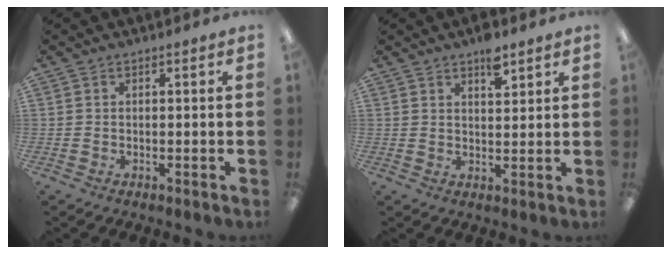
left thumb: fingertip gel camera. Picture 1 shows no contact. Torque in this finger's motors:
{"motor_torque": [0.70, 0.18, 0.29, -0.34, 0.00]}